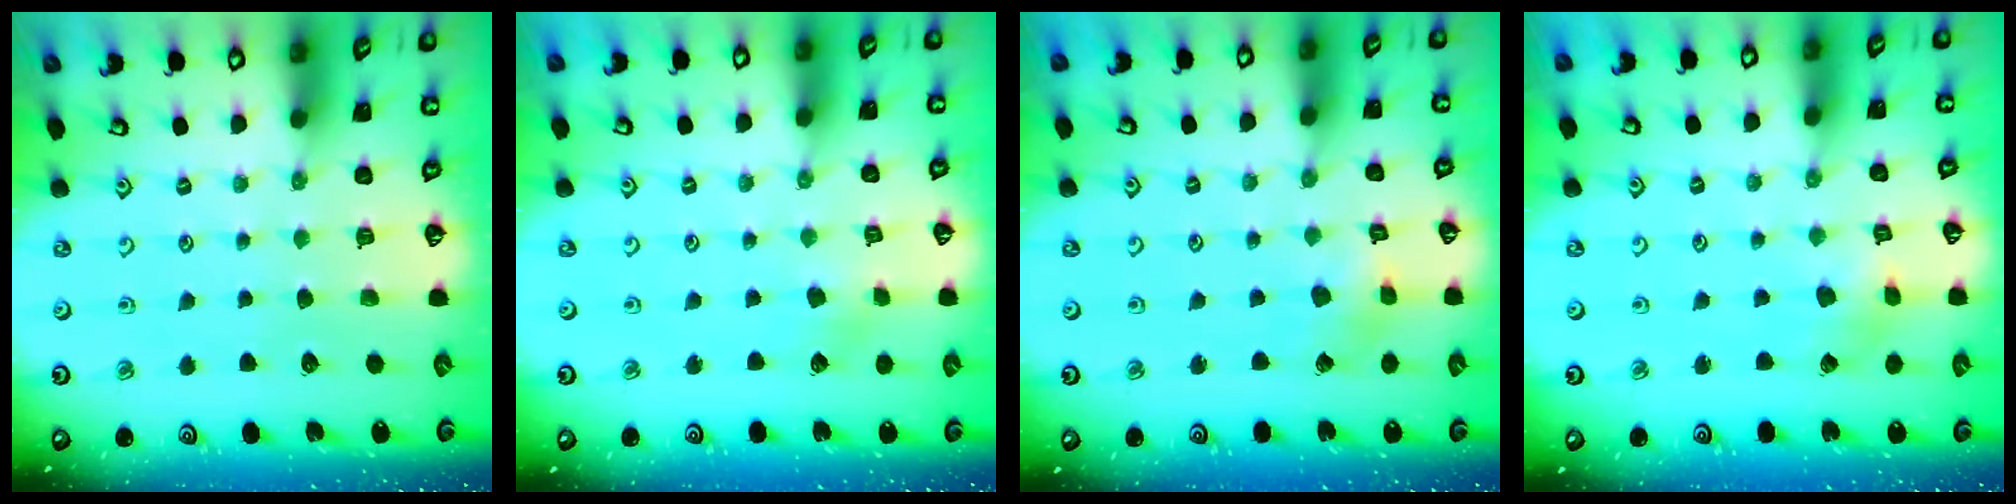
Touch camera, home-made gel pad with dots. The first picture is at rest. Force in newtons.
{"total": 2.3, "press": 2.3, "slide": 0.4}
{"total": 2.8, "press": 2.8, "slide": 0.3}
{"total": 2.7, "press": 2.7, "slide": 0.5}